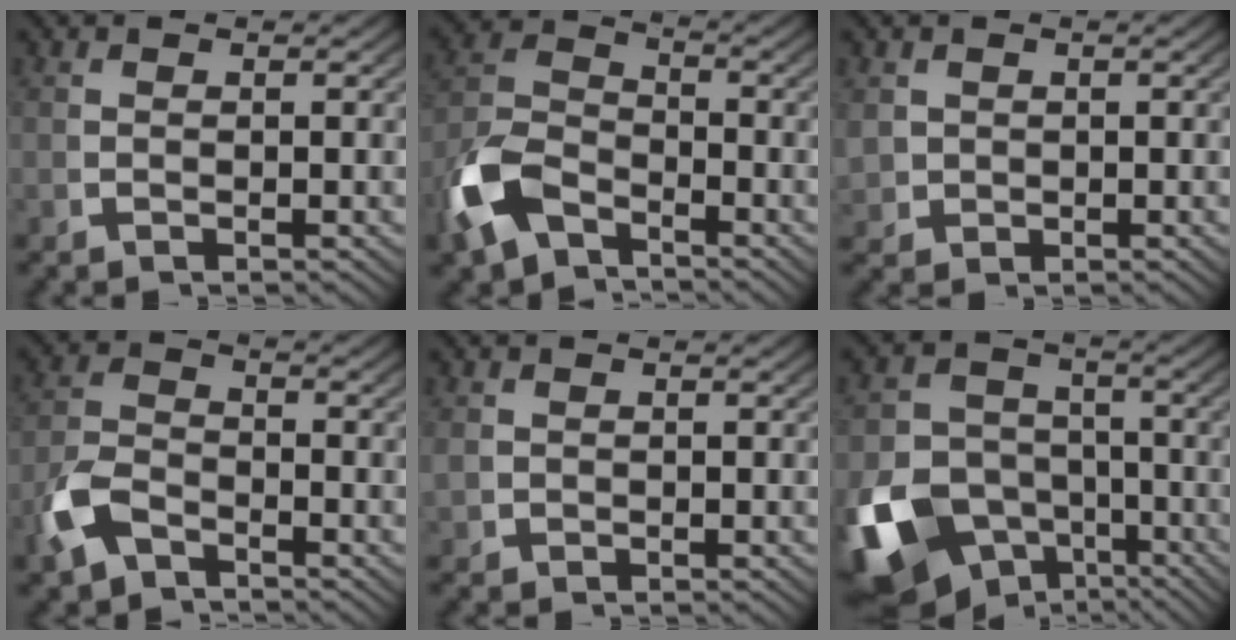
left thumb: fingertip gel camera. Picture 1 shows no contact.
{"total": 7.1, "force": [-3.3, 4.8, 3.9], "torque": [-0.101, -0.027, -0.048]}
{"total": 2.6, "force": [0.5, 2.4, 0.9], "torque": [-0.034, -0.018, 0.023]}
{"total": 4.1, "force": [-2.5, 2.5, 2.0], "torque": [-0.056, -0.016, -0.038]}
{"total": 1.6, "force": [0.2, 1.5, 0.5], "torque": [-0.021, -0.012, 0.011]}
{"total": 16.0, "force": [-6.1, 12.3, 8.2], "torque": [-0.173, -0.095, -0.074]}